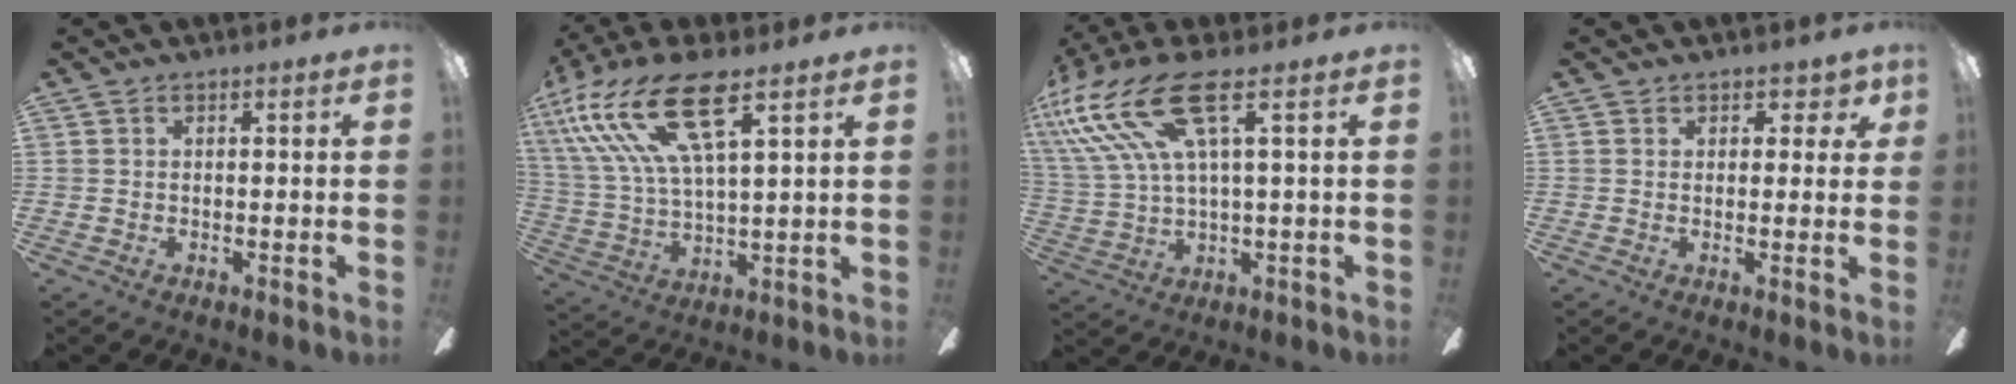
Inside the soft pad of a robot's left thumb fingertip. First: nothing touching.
{"total": 19.9, "force": [10.9, 6.4, 15.3], "torque": [-0.309, -0.042, 0.184]}
{"total": 16.6, "force": [7.9, 5.3, 13.6], "torque": [-0.288, -0.015, 0.137]}
{"total": 3.4, "force": [1.9, 2.2, 1.9], "torque": [-0.016, 0.000, 0.031]}